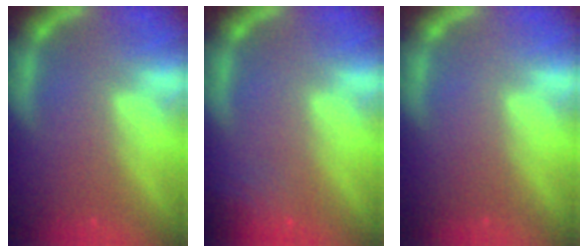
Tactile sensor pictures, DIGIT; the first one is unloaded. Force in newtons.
{"total": 4.0}
{"total": 0.0}